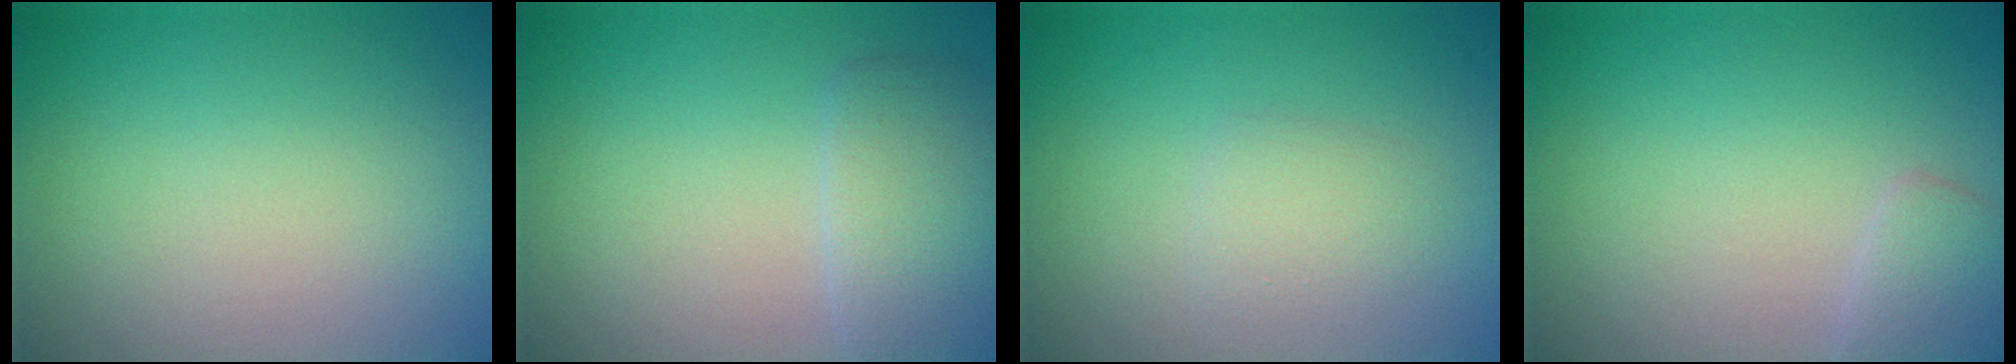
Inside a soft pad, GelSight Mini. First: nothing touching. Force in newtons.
{"total": 3.0, "press": 3.0, "slide": 0.1}
{"total": 1.6, "press": 1.6, "slide": 0.1}
{"total": 1.6, "press": 1.6, "slide": 0.0}